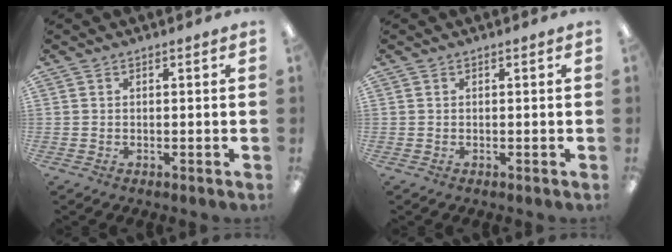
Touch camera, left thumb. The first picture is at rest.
{"total": 0.0}